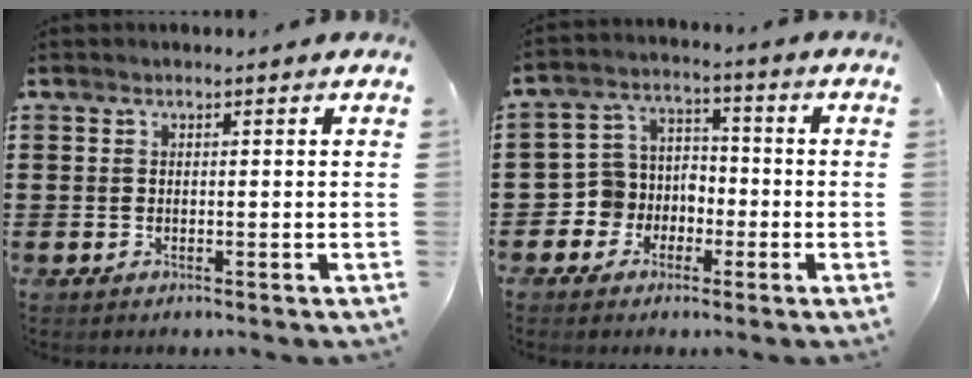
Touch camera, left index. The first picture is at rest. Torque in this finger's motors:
{"motor_torque": [0.74, 0.73, 0.07, 0.02]}